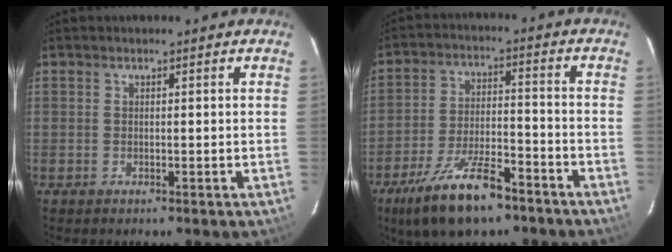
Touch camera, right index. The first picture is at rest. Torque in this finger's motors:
{"motor_torque": [1.11, -1.02, 0.85, 0.18]}